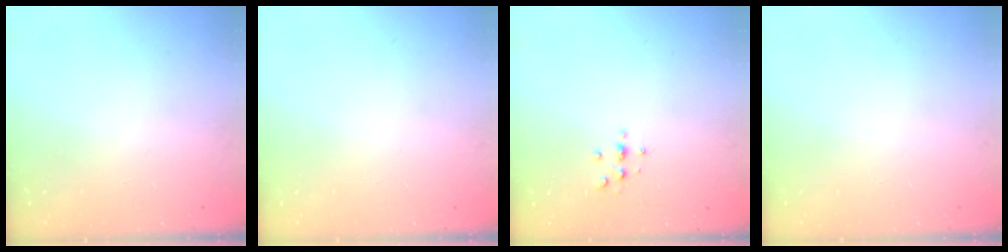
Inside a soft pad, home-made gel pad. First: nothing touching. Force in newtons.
{"total": 0.0}
{"total": 2.2, "press": 2.1, "slide": 0.2}
{"total": 0.0}